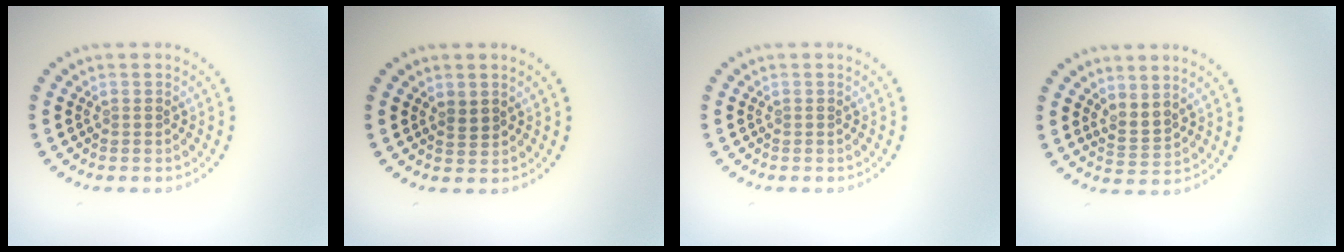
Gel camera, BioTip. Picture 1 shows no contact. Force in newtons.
{"total": 1.1, "press": 1.0, "slide": 0.5}
{"total": 0.0}
{"total": 1.8, "press": 1.5, "slide": 1.0}